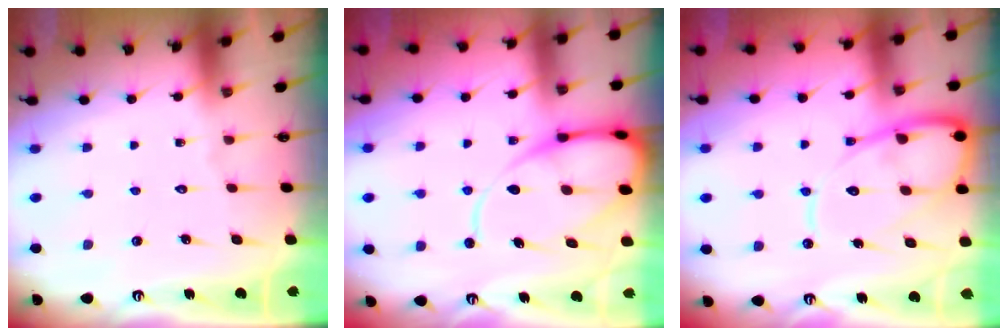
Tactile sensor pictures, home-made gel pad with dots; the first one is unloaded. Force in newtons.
{"total": 12.5, "press": 12.4, "slide": 1.3}
{"total": 13.2, "press": 13.1, "slide": 1.2}